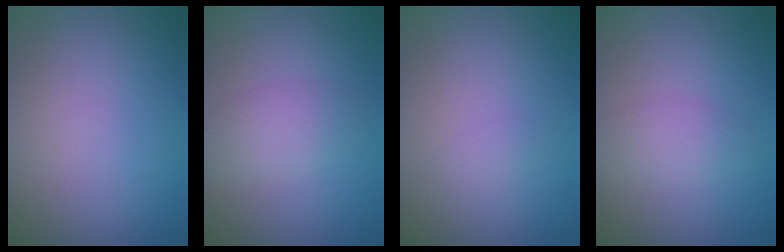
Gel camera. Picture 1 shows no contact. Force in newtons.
{"total": 2.7, "press": 2.7, "slide": 0.1}
{"total": 0.9, "press": 0.9, "slide": 0.0}
{"total": 2.3, "press": 2.3, "slide": 0.1}